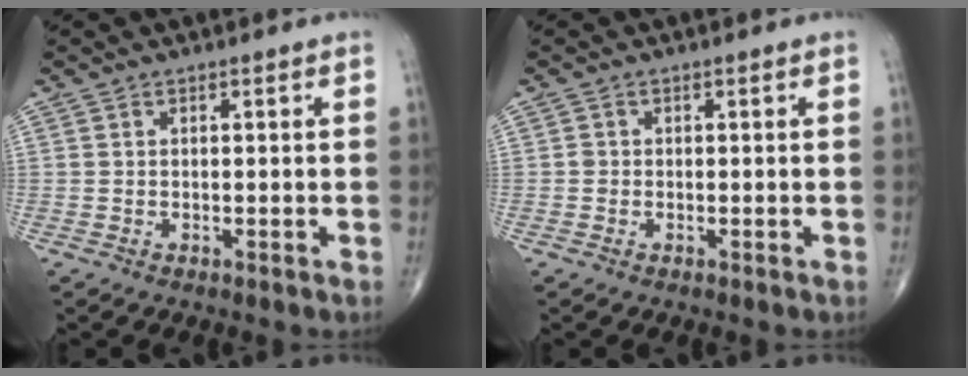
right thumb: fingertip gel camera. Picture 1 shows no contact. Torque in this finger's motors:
{"motor_torque": [-0.03, 0.31, 0.07, -0.16, -0.03]}